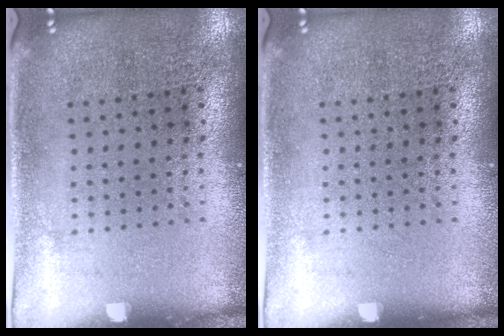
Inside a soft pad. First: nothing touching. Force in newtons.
{"total": 0.0}